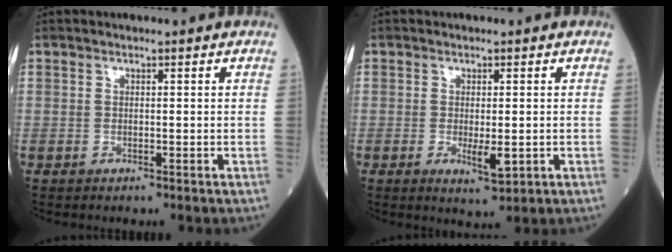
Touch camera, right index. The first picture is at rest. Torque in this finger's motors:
{"motor_torque": [0.61, -0.08, 0.33, 0.07]}